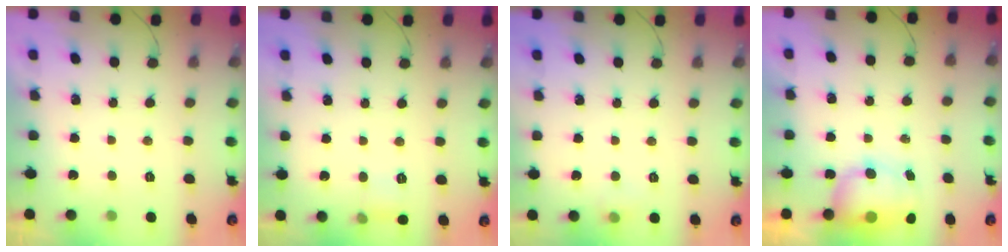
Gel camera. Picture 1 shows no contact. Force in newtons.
{"total": 5.8, "press": 5.6, "slide": 1.6}
{"total": 3.7, "press": 3.5, "slide": 1.0}
{"total": 7.3, "press": 7.3, "slide": 0.9}